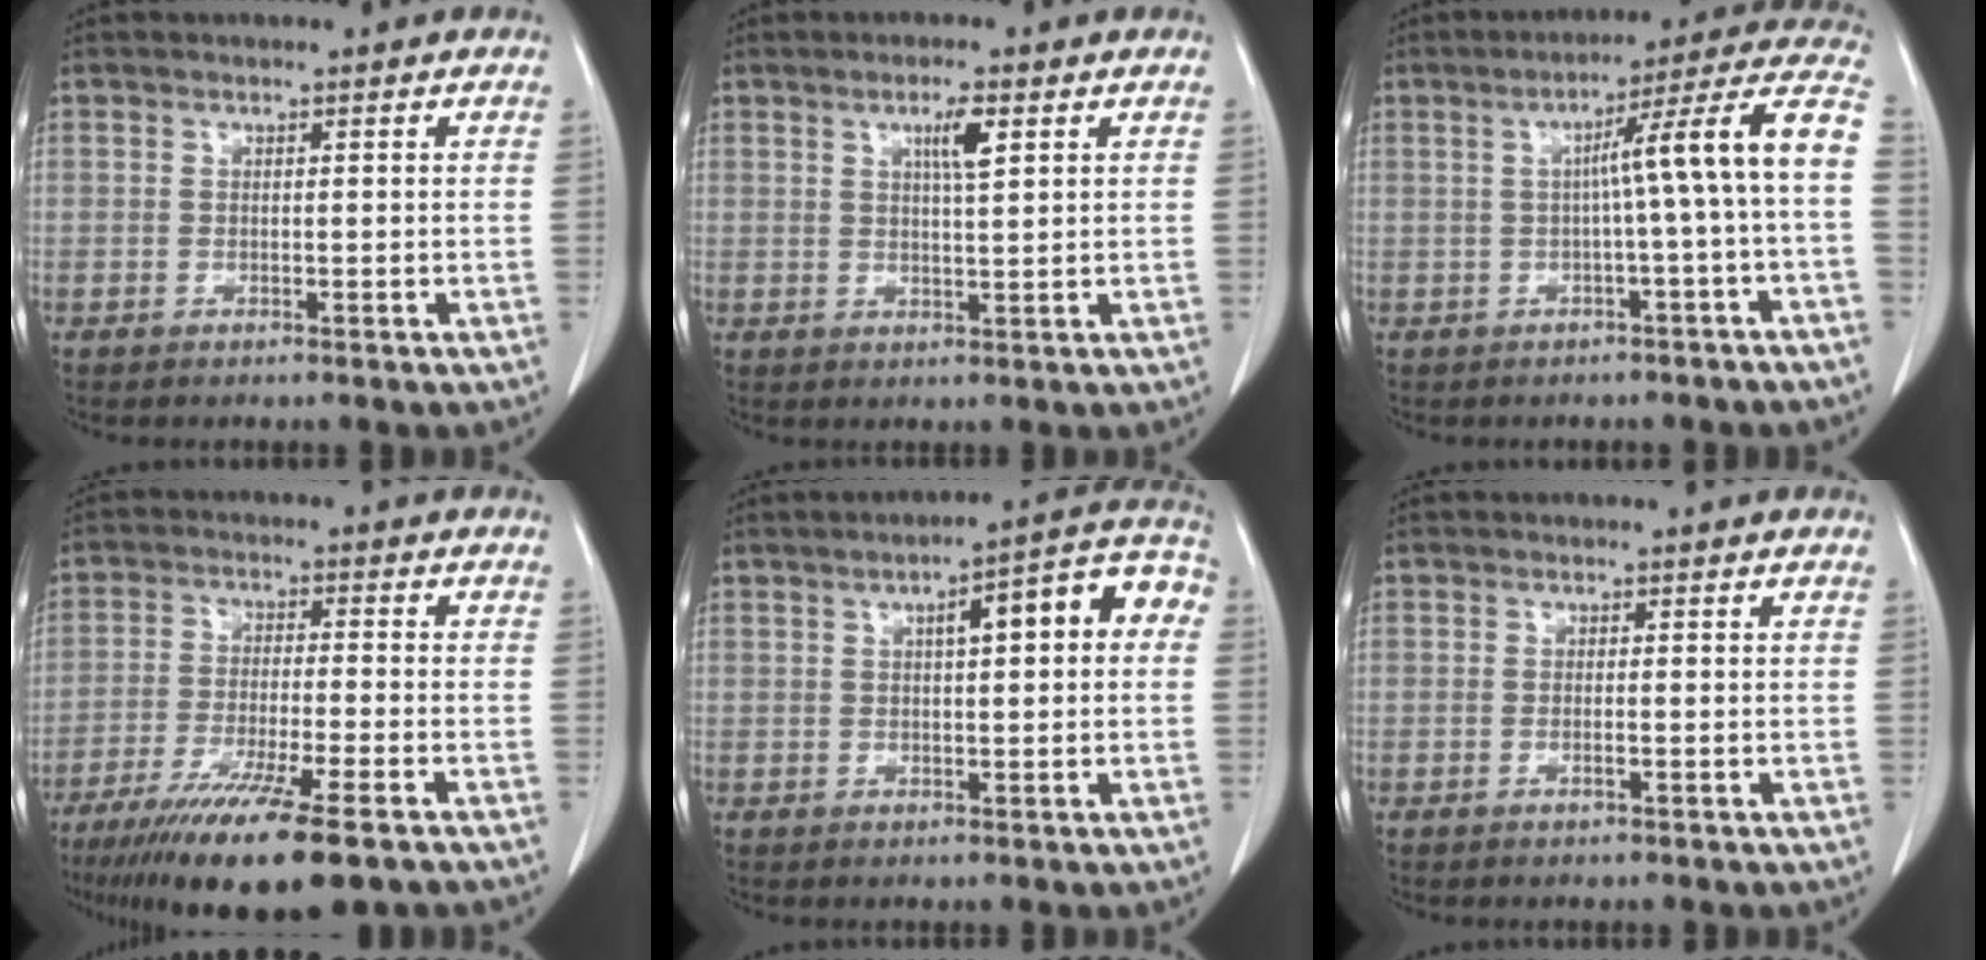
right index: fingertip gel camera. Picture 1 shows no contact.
{"total": 3.8, "force": [1.7, 0.3, 3.4], "torque": [-0.056, -0.001, 0.028]}
{"total": 11.2, "force": [-0.6, -1.6, 11.0], "torque": [-0.142, 0.029, -0.013]}
{"total": 15.9, "force": [-11.1, 1.2, 11.3], "torque": [-0.184, -0.045, -0.181]}
{"total": 10.0, "force": [2.0, 2.4, 9.5], "torque": [-0.123, 0.042, 0.021]}
{"total": 0.9, "force": [-0.4, 0.0, 0.8], "torque": [-0.018, -0.001, -0.005]}